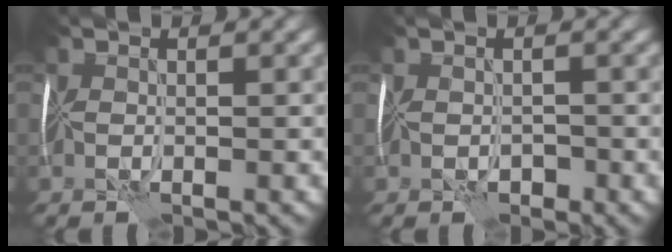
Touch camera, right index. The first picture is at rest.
{"total": 0.5, "force": [-0.4, 0.3, 0.1], "torque": [-0.002, -0.001, -0.012]}